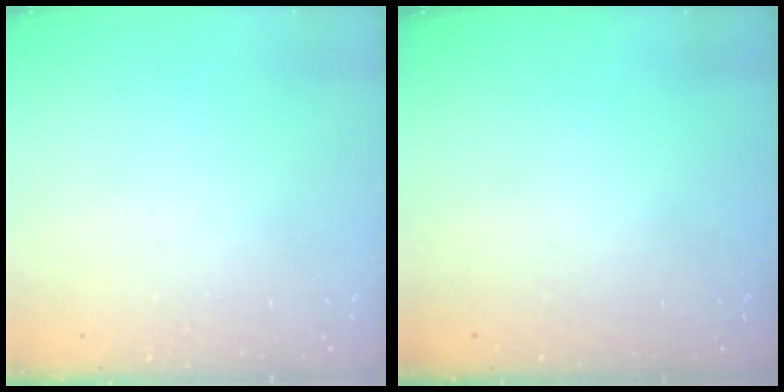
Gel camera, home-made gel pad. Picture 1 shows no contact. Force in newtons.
{"total": 0.0}